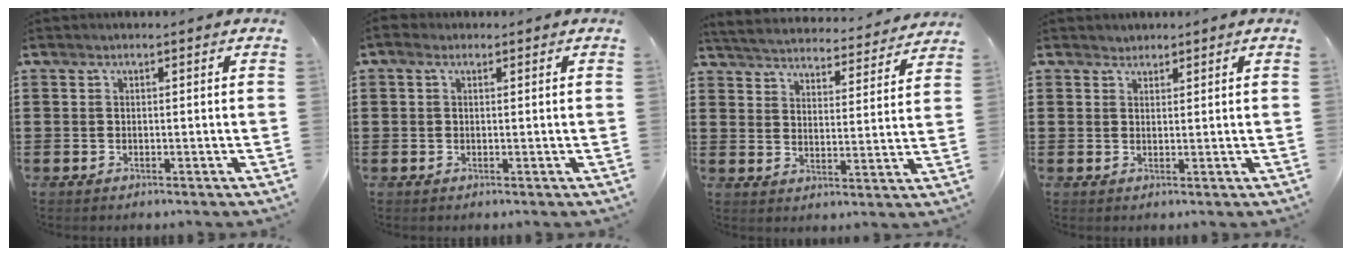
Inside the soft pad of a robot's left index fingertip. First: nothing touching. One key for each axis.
{"total": 1.3, "fx": 0.3, "fy": 0.9, "fz": 1.0, "tx": -0.021, "ty": 0.007, "tz": 0.005}
{"total": 4.1, "fx": 4.1, "fy": -0.2, "fz": 0.1, "tx": -0.028, "ty": -0.036, "tz": 0.065}
{"total": 1.4, "fx": 1.2, "fy": 0.6, "fz": -0.2, "tx": 0.000, "ty": 0.004, "tz": 0.025}